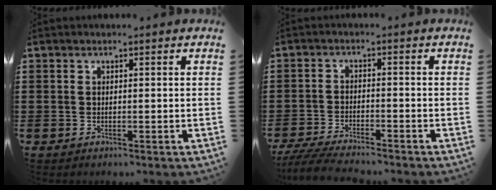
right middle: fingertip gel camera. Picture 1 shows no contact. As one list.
[{"total": 4.8, "force": [-4.5, 0.3, 1.6], "torque": [-0.046, -0.011, -0.093]}]